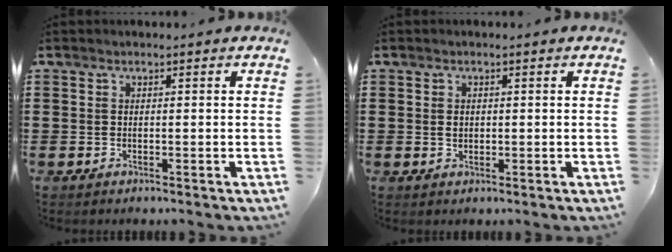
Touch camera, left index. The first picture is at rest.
{"total": 1.1, "force": [0.0, 0.8, 0.7], "torque": [-0.017, 0.005, 0.000]}